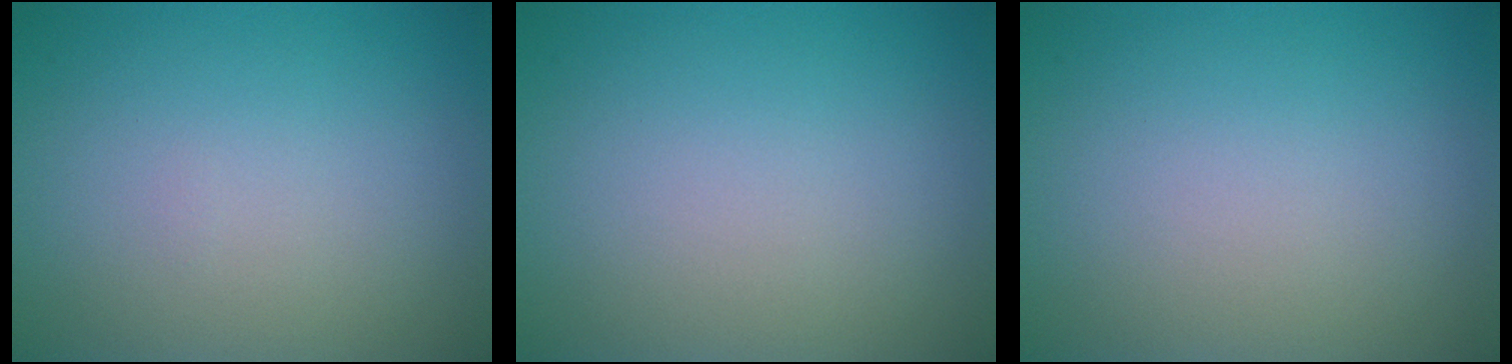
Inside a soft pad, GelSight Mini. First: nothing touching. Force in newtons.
{"total": 0.0}
{"total": 0.0}